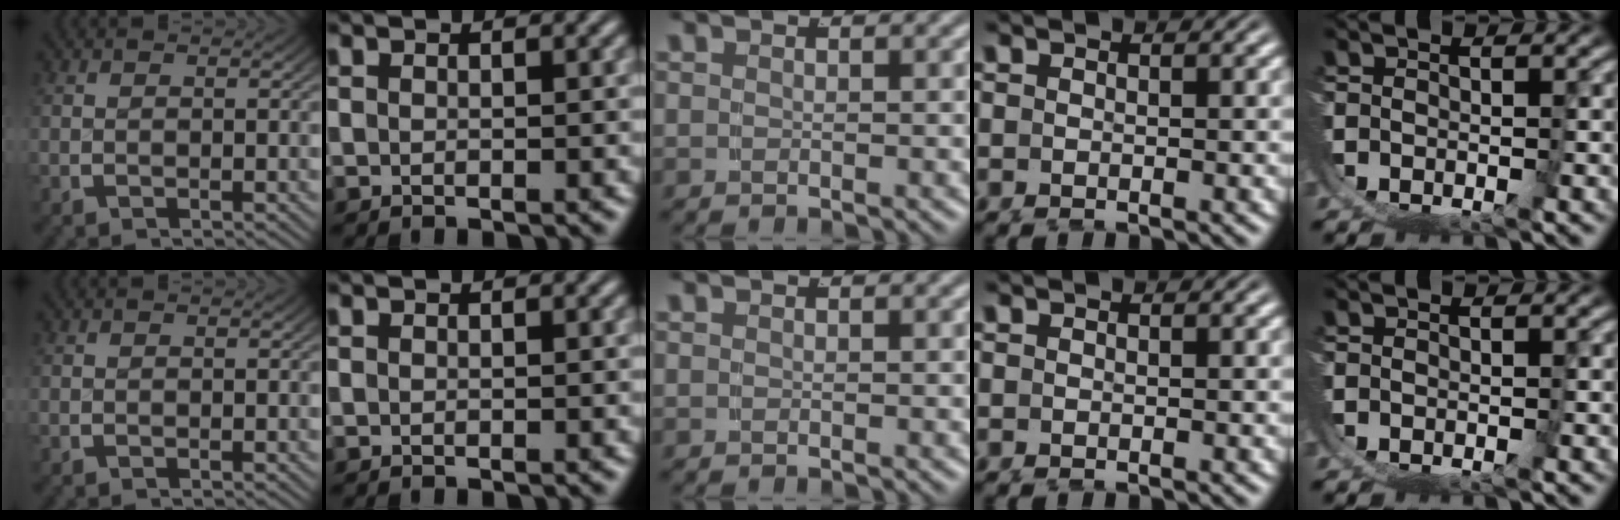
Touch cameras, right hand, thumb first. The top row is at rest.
{}